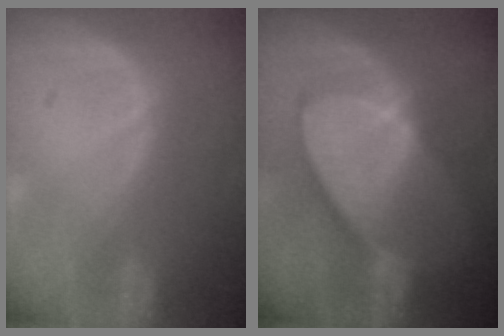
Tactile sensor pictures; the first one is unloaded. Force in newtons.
{"total": 8.9, "press": 8.0, "slide": 3.9}